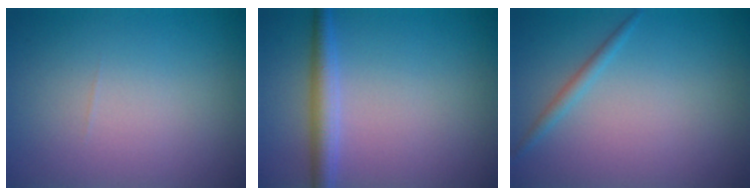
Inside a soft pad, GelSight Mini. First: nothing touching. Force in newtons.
{"total": 2.7, "press": 2.7, "slide": 0.1}
{"total": 1.1, "press": 1.1, "slide": 0.0}